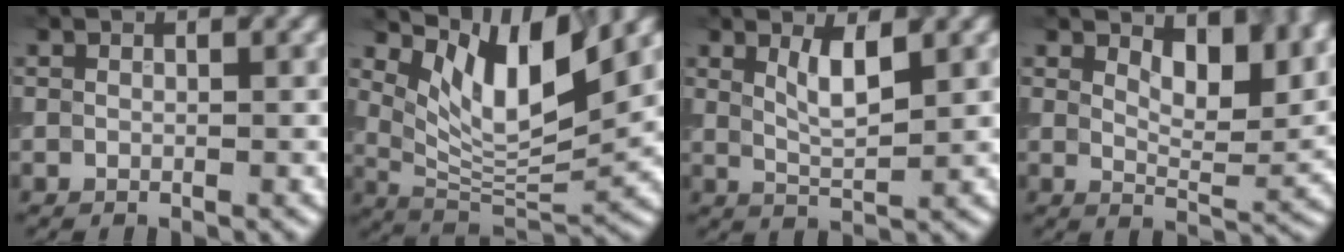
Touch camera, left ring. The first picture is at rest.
{"total": 8.2, "force": [4.5, 2.8, 6.4], "torque": [-0.112, -0.012, 0.084]}
{"total": 2.9, "force": [1.4, 0.8, 2.4], "torque": [-0.045, -0.006, 0.028]}
{"total": 6.3, "force": [3.4, 2.7, 4.5], "torque": [-0.069, -0.008, 0.052]}